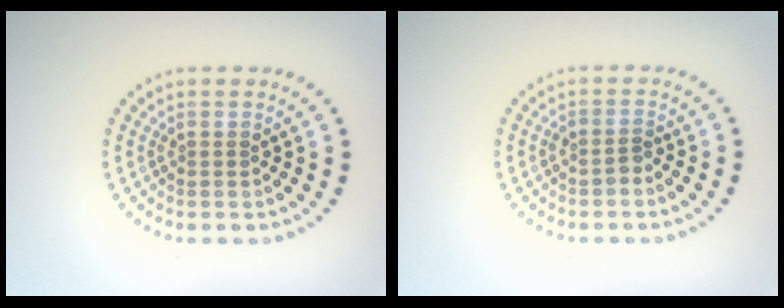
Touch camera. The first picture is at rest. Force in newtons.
{"total": 1.1, "press": 0.9, "slide": 0.6}